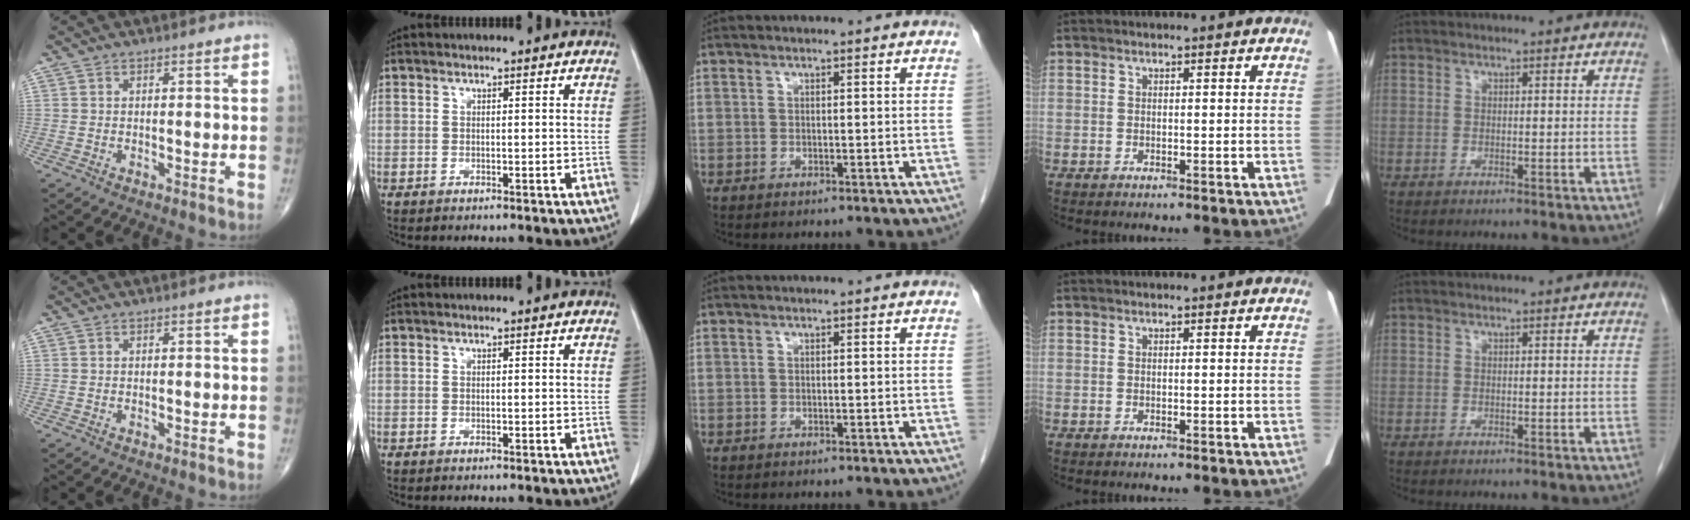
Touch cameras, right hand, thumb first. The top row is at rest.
{}